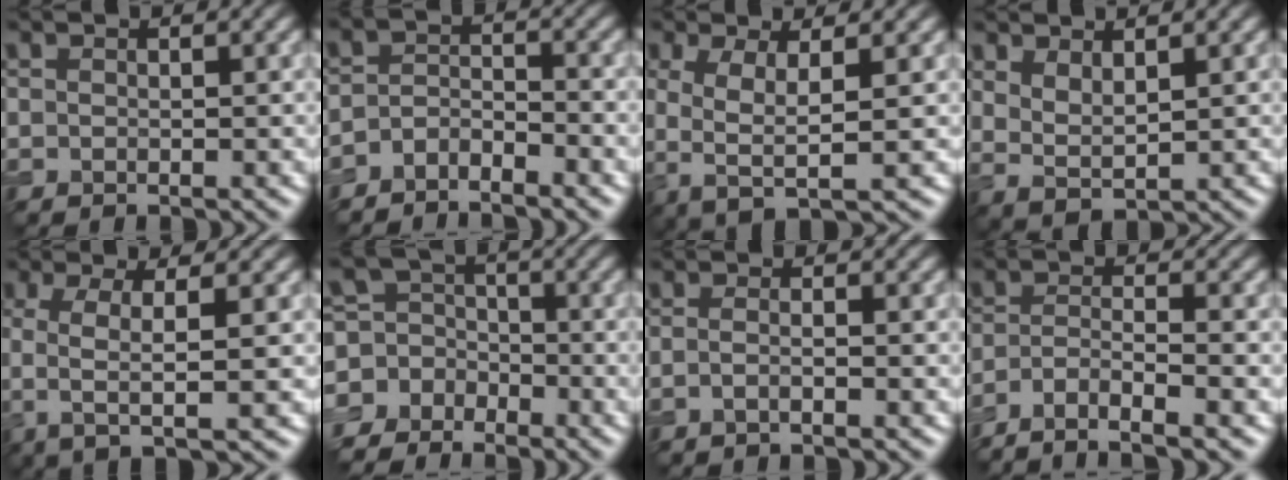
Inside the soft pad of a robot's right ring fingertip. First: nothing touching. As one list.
[{"total": 2.6, "force": [-2.3, 0.7, 0.8], "torque": [-0.018, 0.002, -0.052]}, {"total": 4.1, "force": [-0.3, 1.2, 3.9], "torque": [-0.079, -0.006, -0.010]}, {"total": 2.4, "force": [1.4, 0.8, 1.8], "torque": [-0.041, -0.009, 0.033]}, {"total": 4.6, "force": [0.0, 1.3, 4.4], "torque": [-0.077, 0.002, -0.006]}, {"total": 6.8, "force": [-3.5, 5.7, 1.3], "torque": [-0.022, 0.006, -0.076]}, {"total": 1.3, "force": [-0.6, 0.4, 1.1], "torque": [-0.019, -0.004, -0.014]}, {"total": 5.2, "force": [-3.9, 1.2, 3.3], "torque": [-0.056, -0.003, -0.076]}]